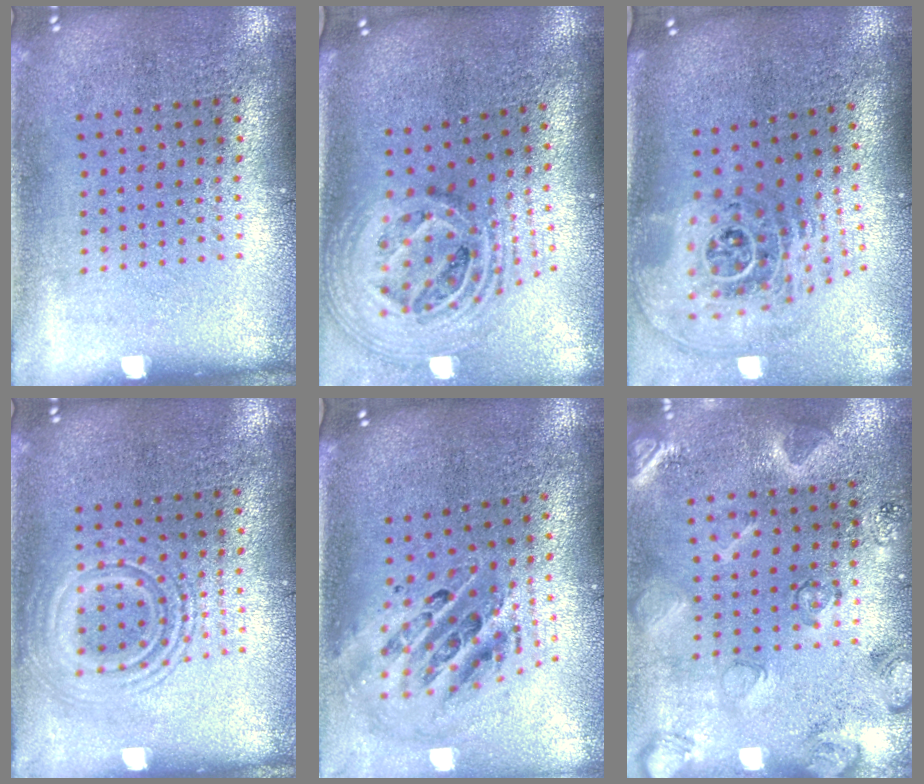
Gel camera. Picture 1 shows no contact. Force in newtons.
{"total": 2.7, "press": 1.9, "slide": 1.9}
{"total": 2.6, "press": 1.8, "slide": 1.9}
{"total": 1.9, "press": 1.9, "slide": 0.3}
{"total": 1.6, "press": 1.4, "slide": 0.8}
{"total": 2.2, "press": 2.2, "slide": 0.4}